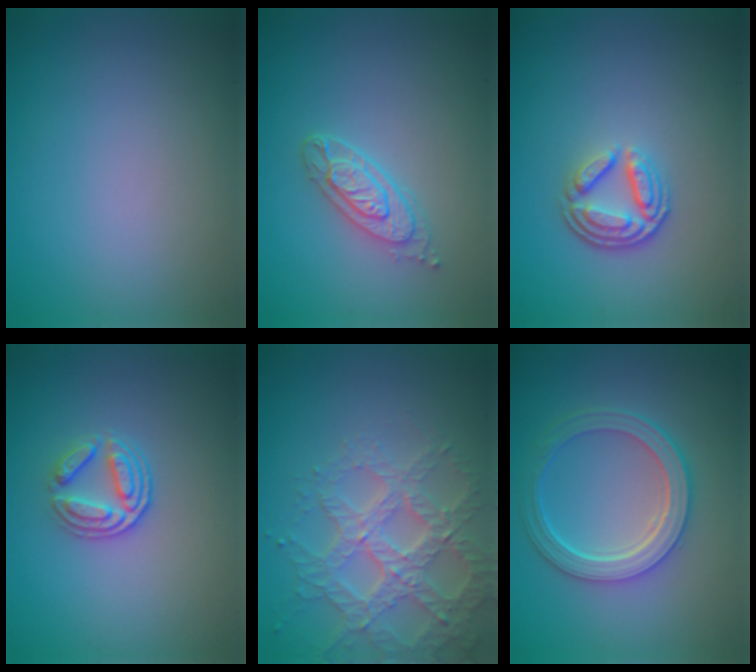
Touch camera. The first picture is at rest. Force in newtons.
{"total": 2.9, "press": 2.5, "slide": 1.5}
{"total": 3.6, "press": 2.7, "slide": 2.4}
{"total": 2.6, "press": 2.1, "slide": 1.6}
{"total": 4.0, "press": 3.8, "slide": 1.0}
{"total": 5.0, "press": 3.9, "slide": 3.1}